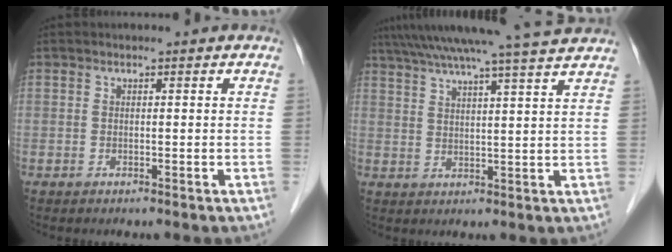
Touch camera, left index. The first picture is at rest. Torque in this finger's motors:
{"motor_torque": [1.15, -0.99, 0.58, 0.12]}